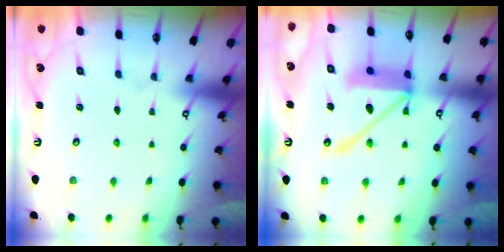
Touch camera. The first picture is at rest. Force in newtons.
{"total": 16.0, "press": 15.9, "slide": 1.8}